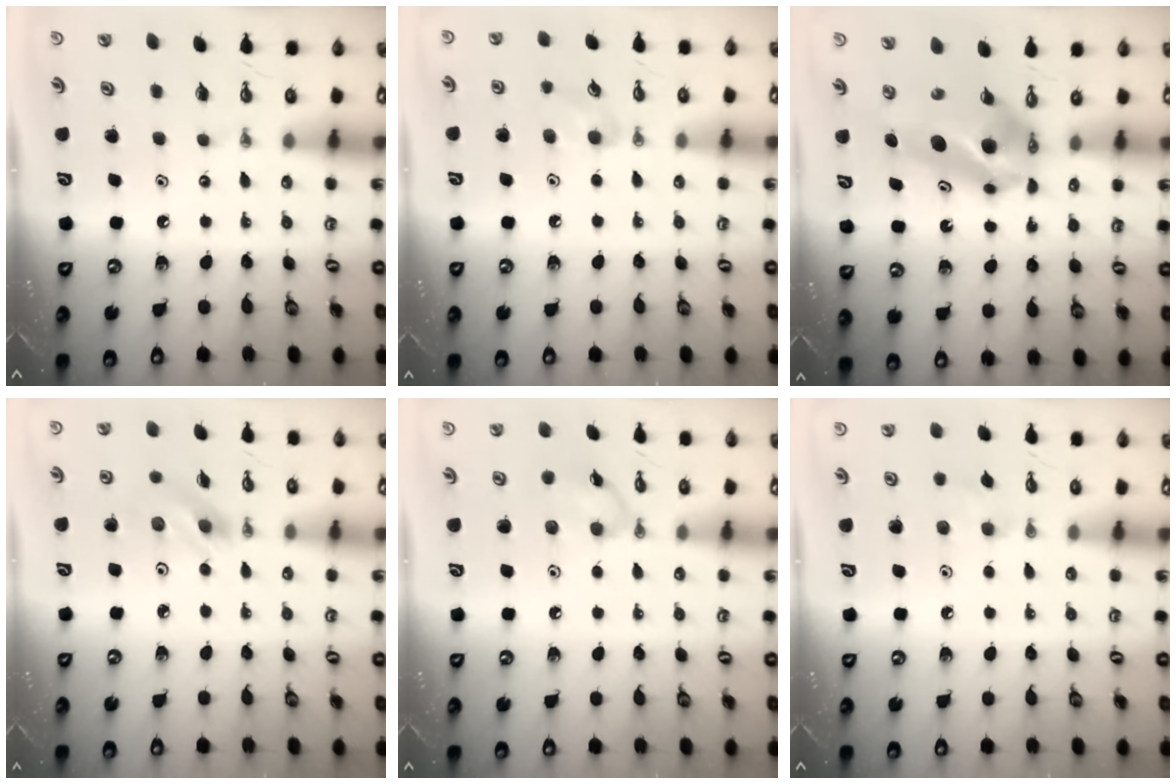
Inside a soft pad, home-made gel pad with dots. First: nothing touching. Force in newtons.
{"total": 6.1, "press": 6.0, "slide": 1.4}
{"total": 7.4, "press": 7.2, "slide": 1.8}
{"total": 4.1, "press": 4.0, "slide": 0.9}
{"total": 7.6, "press": 7.6, "slide": 0.4}
{"total": 6.2, "press": 6.1, "slide": 1.0}